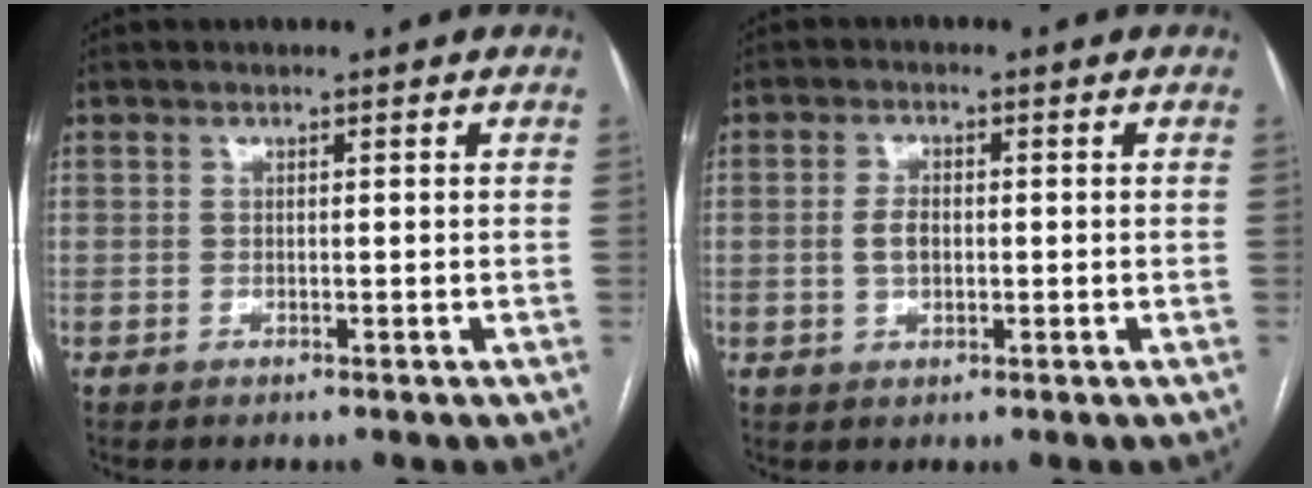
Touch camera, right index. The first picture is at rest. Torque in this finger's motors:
{"motor_torque": [0.31, 0.07, 0.07, 0.02]}